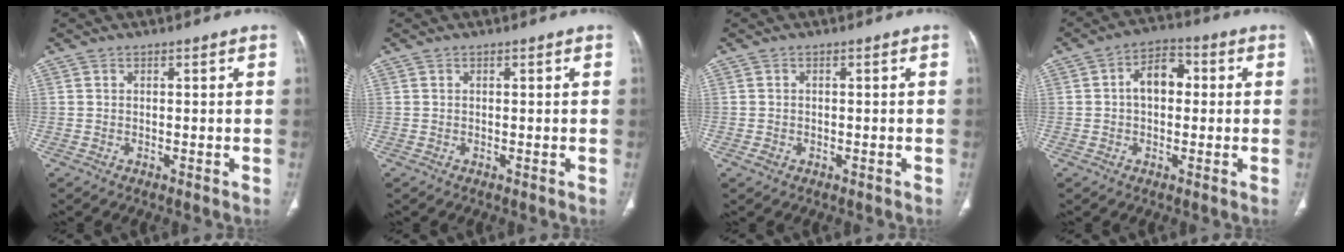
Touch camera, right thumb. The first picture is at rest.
{"total": 0.0}
{"total": 1.2, "force": [-0.5, 1.0, 0.5], "torque": [-0.010, 0.006, -0.005]}
{"total": 7.3, "force": [0.6, 4.8, 5.4], "torque": [-0.072, 0.024, 0.000]}